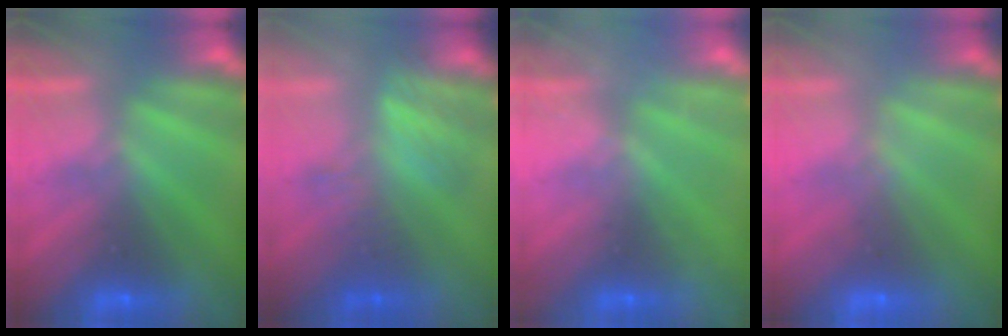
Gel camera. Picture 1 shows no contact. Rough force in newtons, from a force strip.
{"total": 2.8}
{"total": 2.3}
{"total": 1.6}